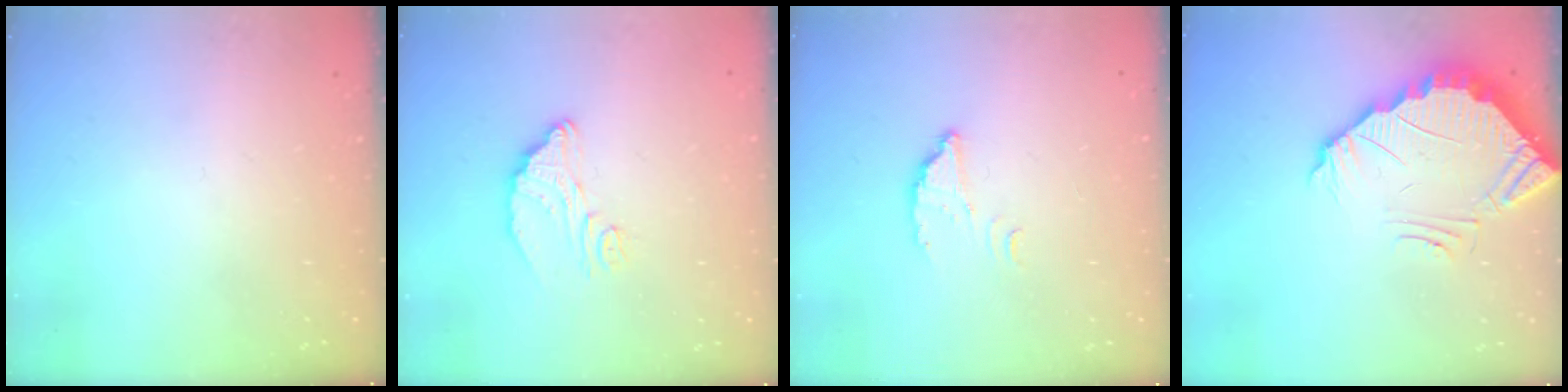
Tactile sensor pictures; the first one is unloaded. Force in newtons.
{"total": 8.0, "press": 8.0, "slide": 0.4}
{"total": 2.4, "press": 2.4, "slide": 0.2}
{"total": 4.0, "press": 4.0, "slide": 0.2}